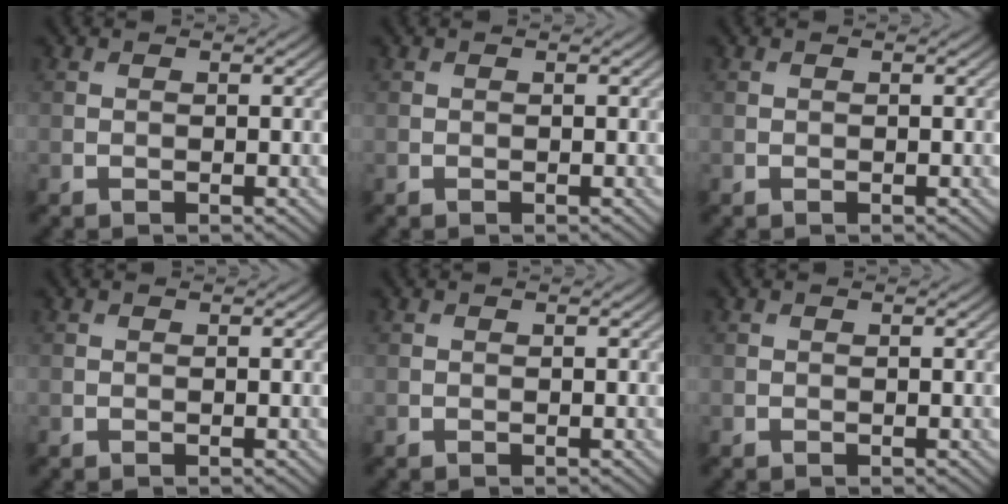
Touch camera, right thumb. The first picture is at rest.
{"total": 0.0}
{"total": 0.0}
{"total": 0.0}
{"total": 0.0}
{"total": 0.0}